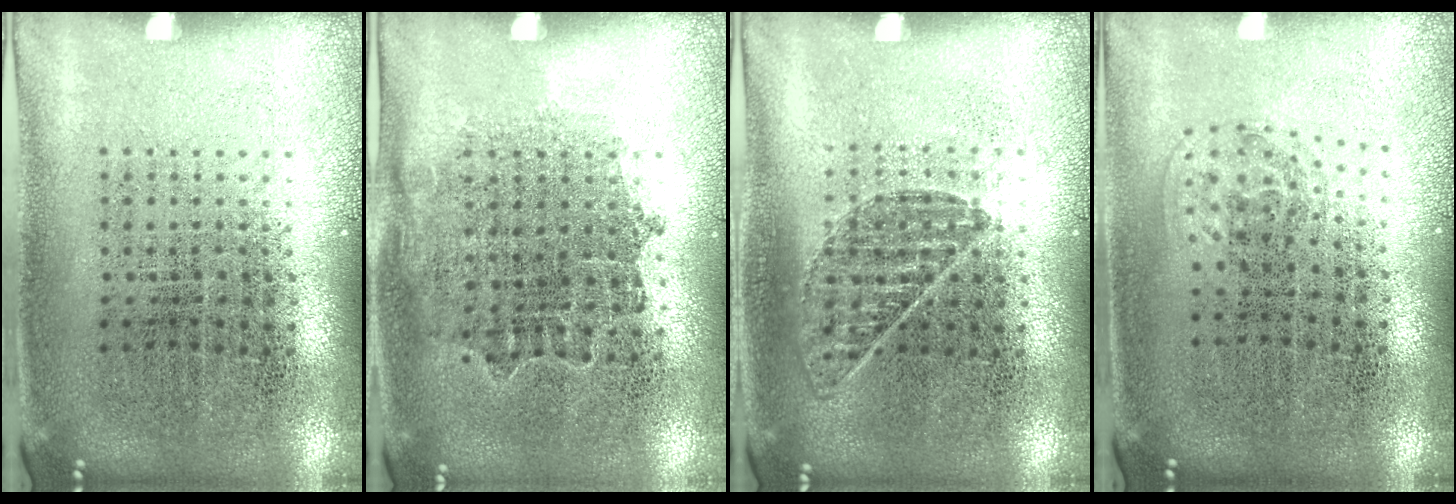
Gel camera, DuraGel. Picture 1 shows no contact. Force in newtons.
{"total": 0.8, "press": 0.8, "slide": 0.3}
{"total": 0.8, "press": 0.8, "slide": 0.2}
{"total": 1.1, "press": 0.7, "slide": 0.8}